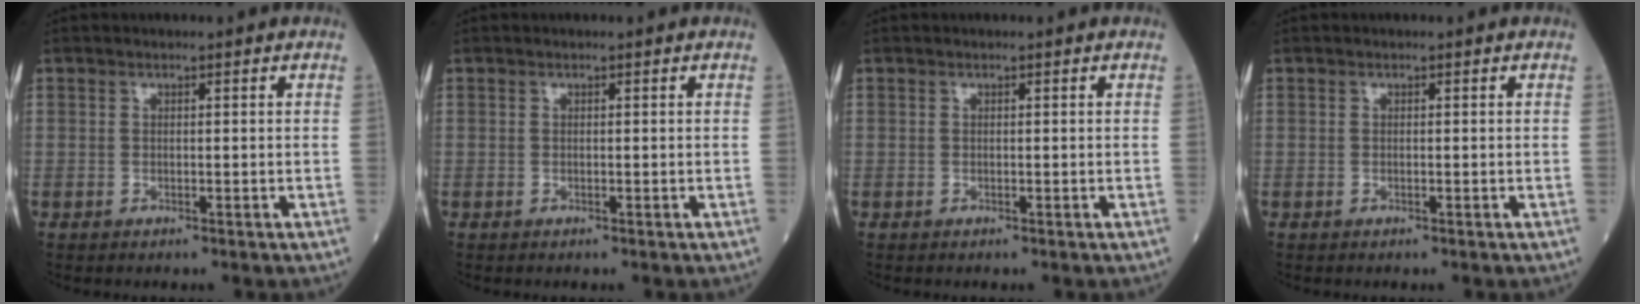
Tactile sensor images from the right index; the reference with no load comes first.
{"total": 0.0}
{"total": 0.0}
{"total": 0.0}